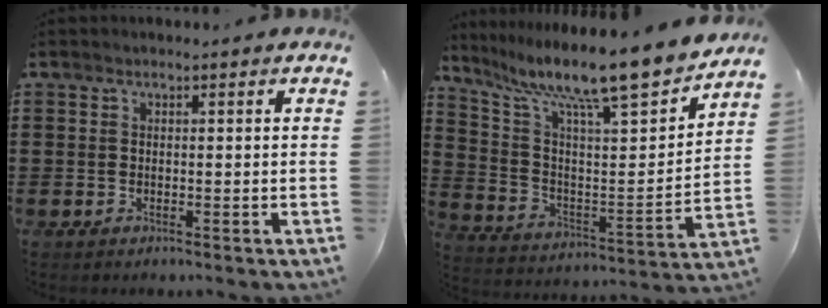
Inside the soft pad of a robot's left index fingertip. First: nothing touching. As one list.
[{"total": 11.7, "force": [10.1, 0.8, 5.8], "torque": [-0.143, -0.081, 0.161]}]